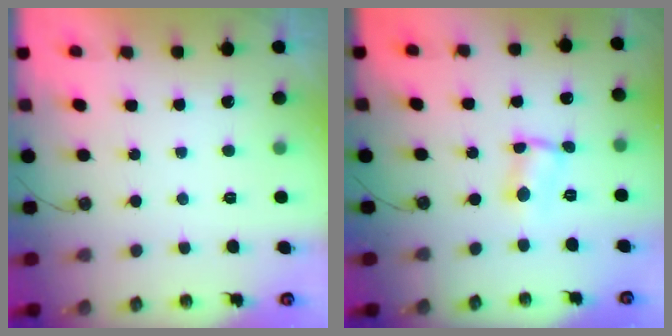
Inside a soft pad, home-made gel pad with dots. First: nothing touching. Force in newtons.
{"total": 2.9, "press": 1.3, "slide": 2.6}